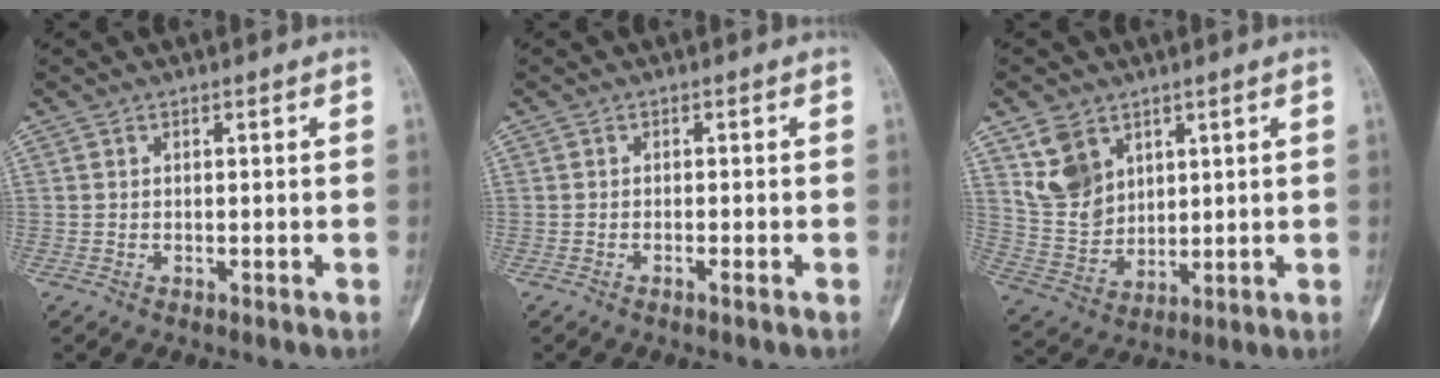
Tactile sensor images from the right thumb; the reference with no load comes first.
{"total": 0.9, "force": [-0.5, 0.0, 0.7], "torque": [-0.015, 0.003, -0.009]}
{"total": 9.8, "force": [5.2, 7.0, 4.4], "torque": [-0.068, -0.025, 0.119]}